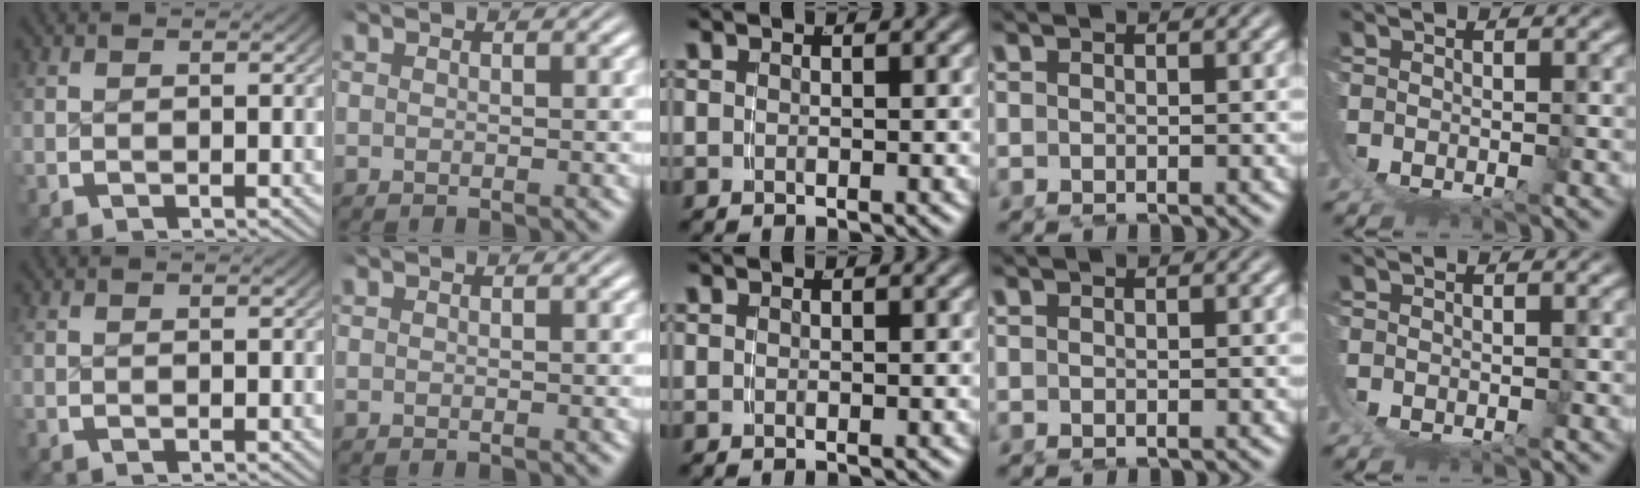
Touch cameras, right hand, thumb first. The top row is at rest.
{}